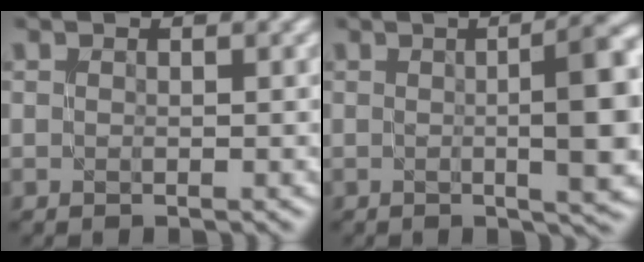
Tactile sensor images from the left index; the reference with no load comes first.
{"total": 10.0, "force": [0.4, 2.9, 9.6], "torque": [-0.094, 0.012, 0.004]}